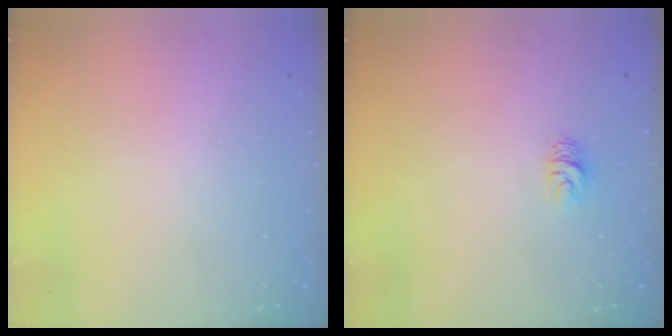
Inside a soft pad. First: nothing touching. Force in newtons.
{"total": 4.6, "press": 4.6, "slide": 0.4}